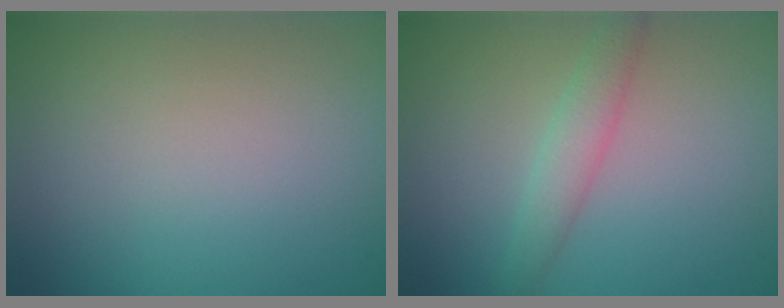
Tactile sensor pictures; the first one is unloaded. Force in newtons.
{"total": 2.3, "press": 2.3, "slide": 0.0}